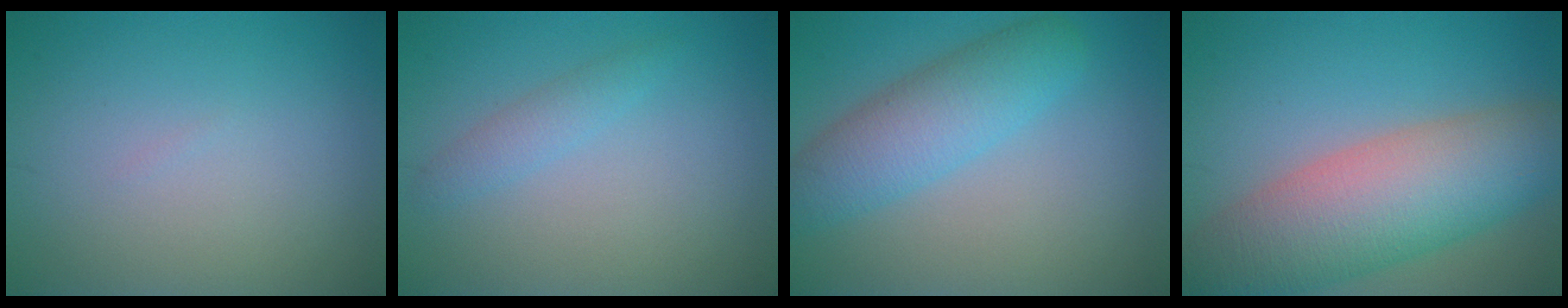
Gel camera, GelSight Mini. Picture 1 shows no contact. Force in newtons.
{"total": 1.7, "press": 1.6, "slide": 0.0}
{"total": 5.4, "press": 5.4, "slide": 0.2}
{"total": 10.5, "press": 10.4, "slide": 0.7}